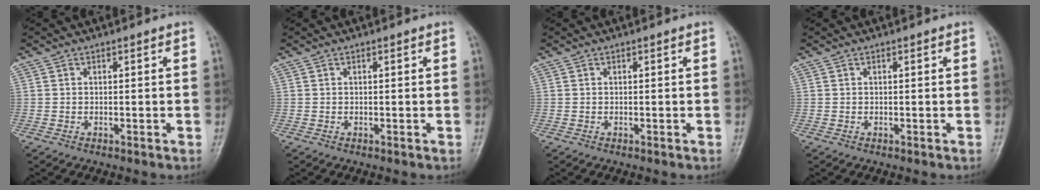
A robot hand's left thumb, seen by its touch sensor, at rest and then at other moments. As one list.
[{"total": 0.0}, {"total": 0.0}, {"total": 0.0}]